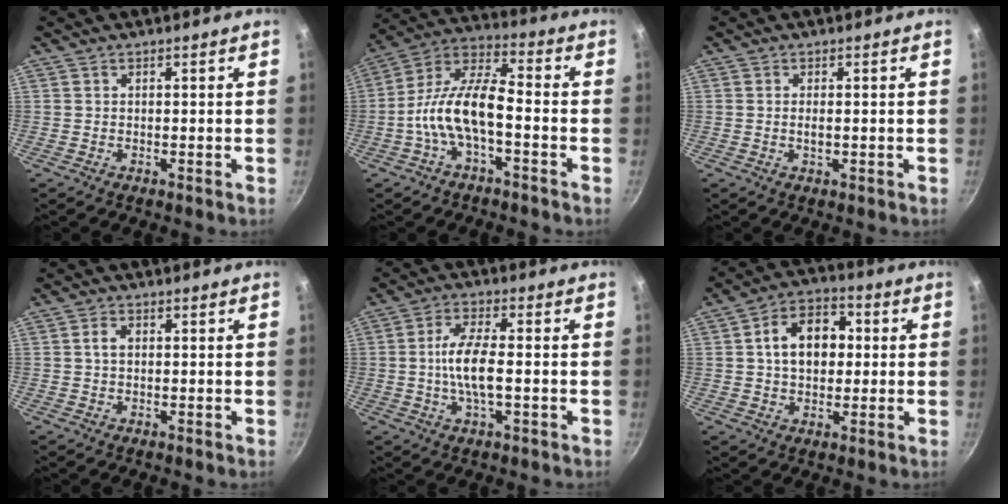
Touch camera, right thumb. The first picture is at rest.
{"total": 12.6, "force": [-3.6, 5.1, 10.9], "torque": [-0.207, 0.045, -0.083]}
{"total": 1.7, "force": [-0.1, 0.7, 1.6], "torque": [-0.031, 0.000, -0.003]}
{"total": 2.0, "force": [0.2, 1.4, 1.5], "torque": [-0.023, 0.005, 0.004]}
{"total": 8.6, "force": [-0.7, 2.9, 8.0], "torque": [-0.158, 0.013, -0.021]}
{"total": 11.5, "force": [1.4, 8.1, 8.0], "torque": [-0.092, 0.019, 0.011]}